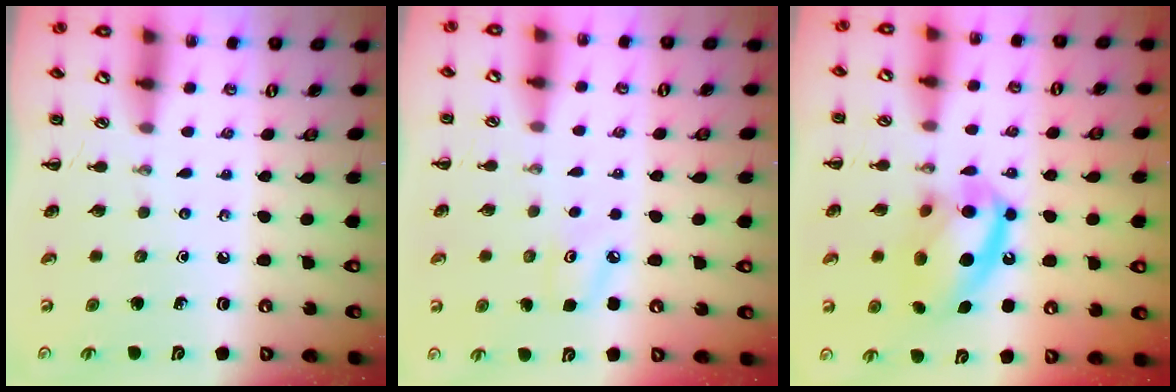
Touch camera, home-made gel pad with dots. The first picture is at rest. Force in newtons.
{"total": 7.1, "press": 7.0, "slide": 1.5}
{"total": 16.3, "press": 16.1, "slide": 2.6}